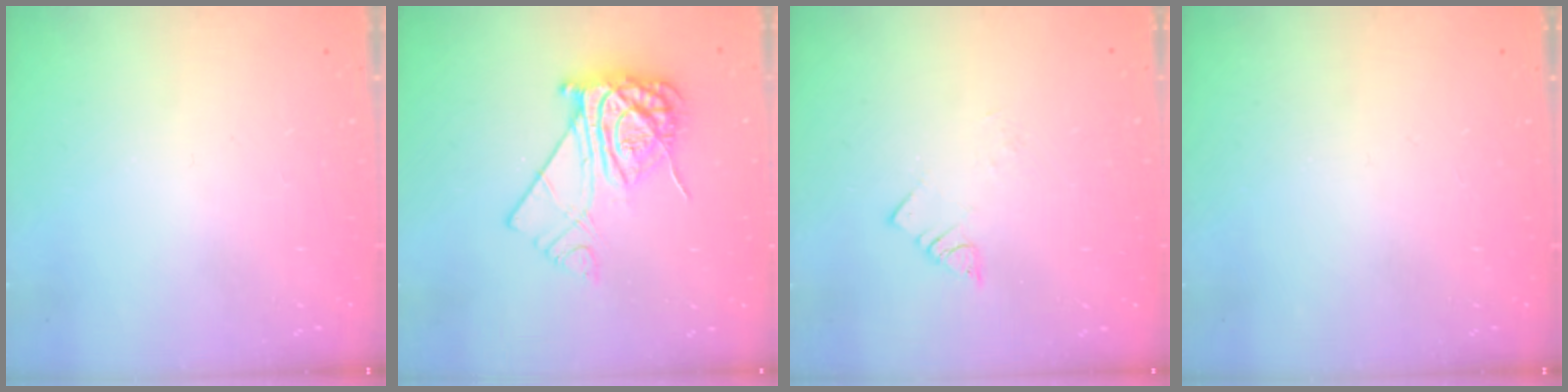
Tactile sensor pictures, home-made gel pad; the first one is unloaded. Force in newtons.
{"total": 12.8, "press": 12.7, "slide": 1.2}
{"total": 2.8, "press": 2.8, "slide": 0.3}
{"total": 0.0}